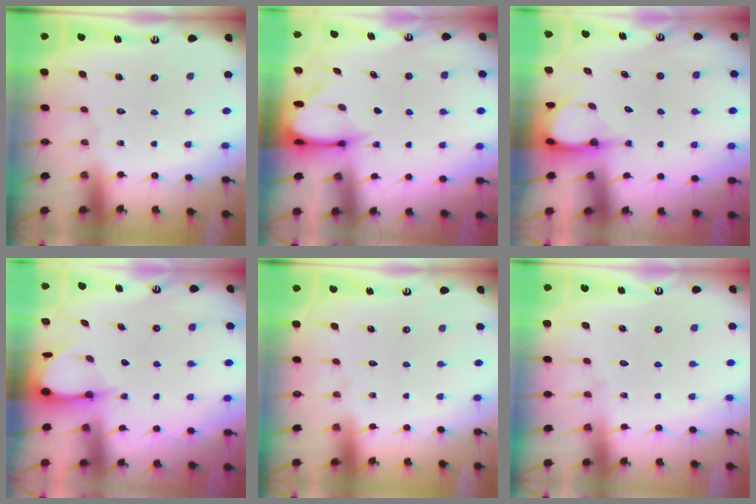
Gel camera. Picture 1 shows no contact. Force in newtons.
{"total": 3.3, "press": 3.2, "slide": 0.3}
{"total": 3.8, "press": 3.8, "slide": 0.2}
{"total": 3.6, "press": 3.6, "slide": 0.3}
{"total": 0.0}
{"total": 4.3, "press": 4.3, "slide": 0.4}